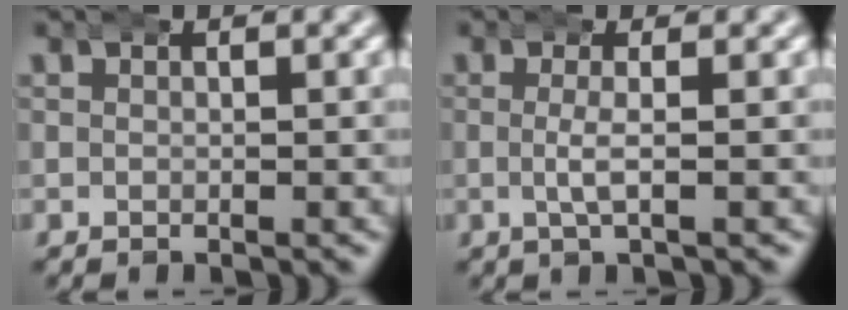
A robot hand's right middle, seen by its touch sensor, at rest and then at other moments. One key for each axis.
{"total": 2.0, "fx": -0.2, "fy": 0.0, "fz": 2.0, "tx": -0.036, "ty": -0.001, "tz": -0.004}